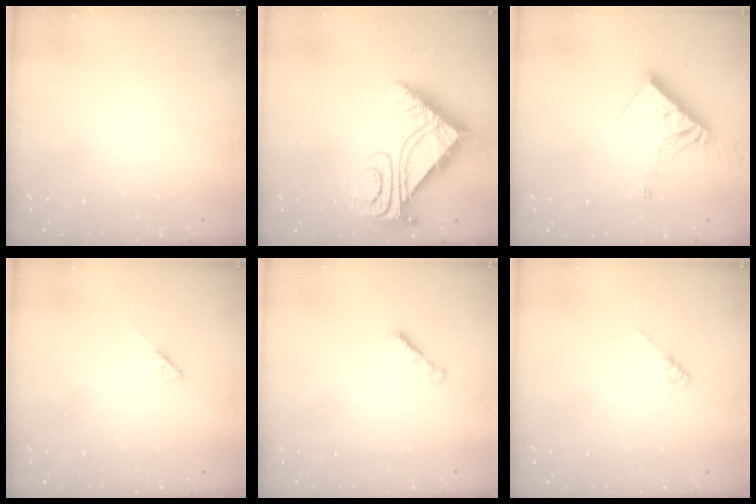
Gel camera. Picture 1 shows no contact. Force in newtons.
{"total": 11.0, "press": 10.9, "slide": 1.0}
{"total": 11.6, "press": 11.5, "slide": 1.1}
{"total": 3.0, "press": 3.0, "slide": 0.2}
{"total": 1.9, "press": 1.9, "slide": 0.5}
{"total": 1.8, "press": 1.7, "slide": 0.3}